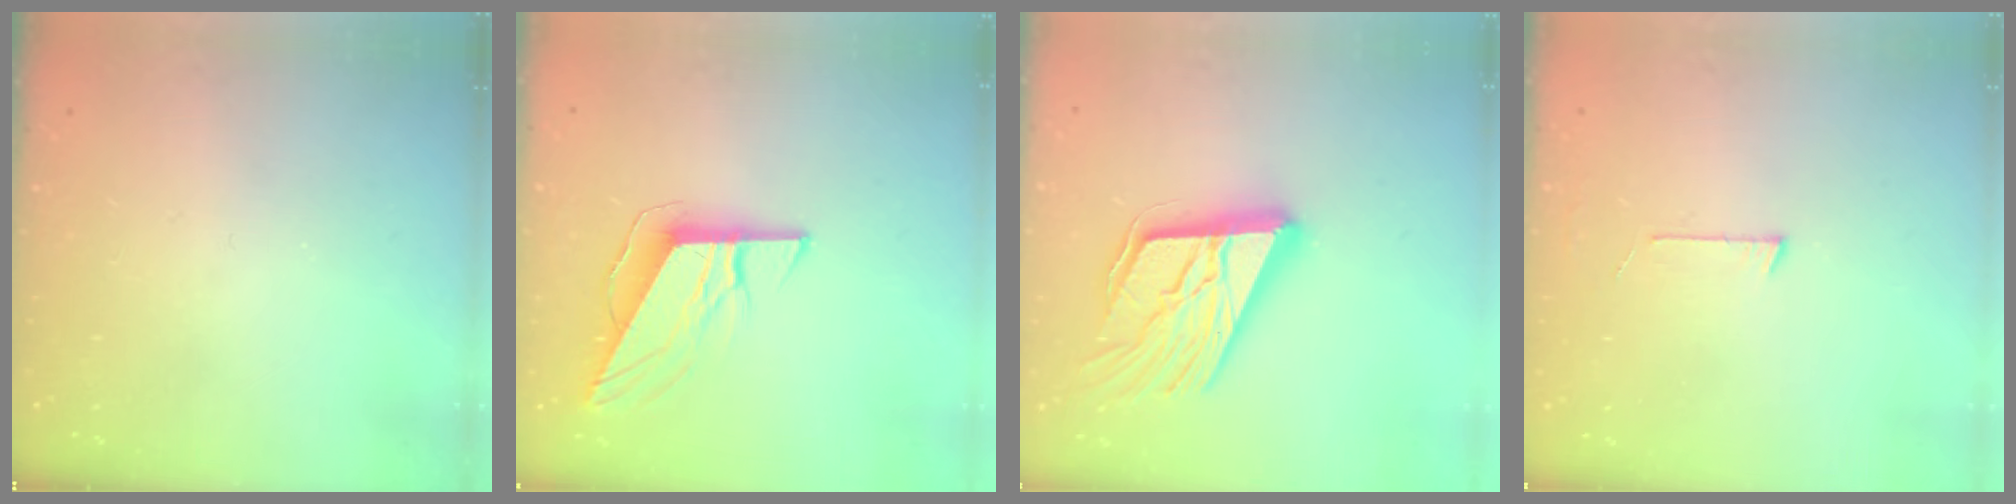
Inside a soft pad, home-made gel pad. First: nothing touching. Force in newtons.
{"total": 10.0, "press": 9.7, "slide": 2.5}
{"total": 23.6, "press": 23.1, "slide": 4.9}
{"total": 2.7, "press": 2.7, "slide": 0.2}